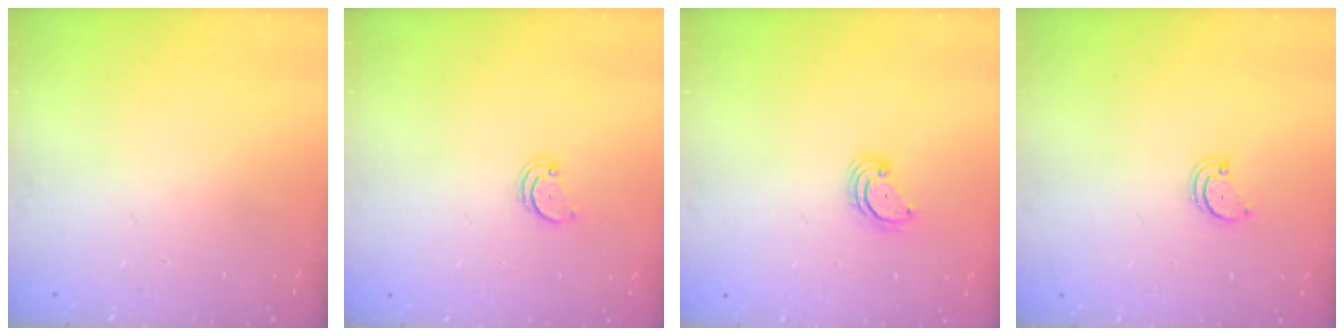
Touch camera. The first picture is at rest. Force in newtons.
{"total": 2.0, "press": 2.0, "slide": 0.2}
{"total": 4.1, "press": 4.0, "slide": 0.3}
{"total": 1.9, "press": 1.9, "slide": 0.2}